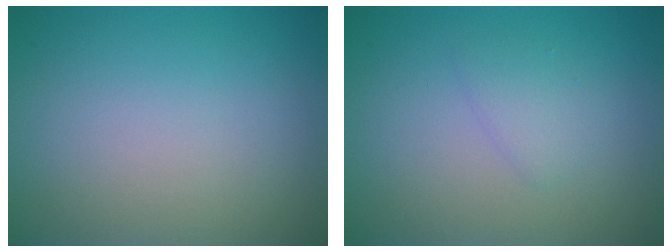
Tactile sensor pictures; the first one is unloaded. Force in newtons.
{"total": 1.4, "press": 1.4, "slide": 0.0}